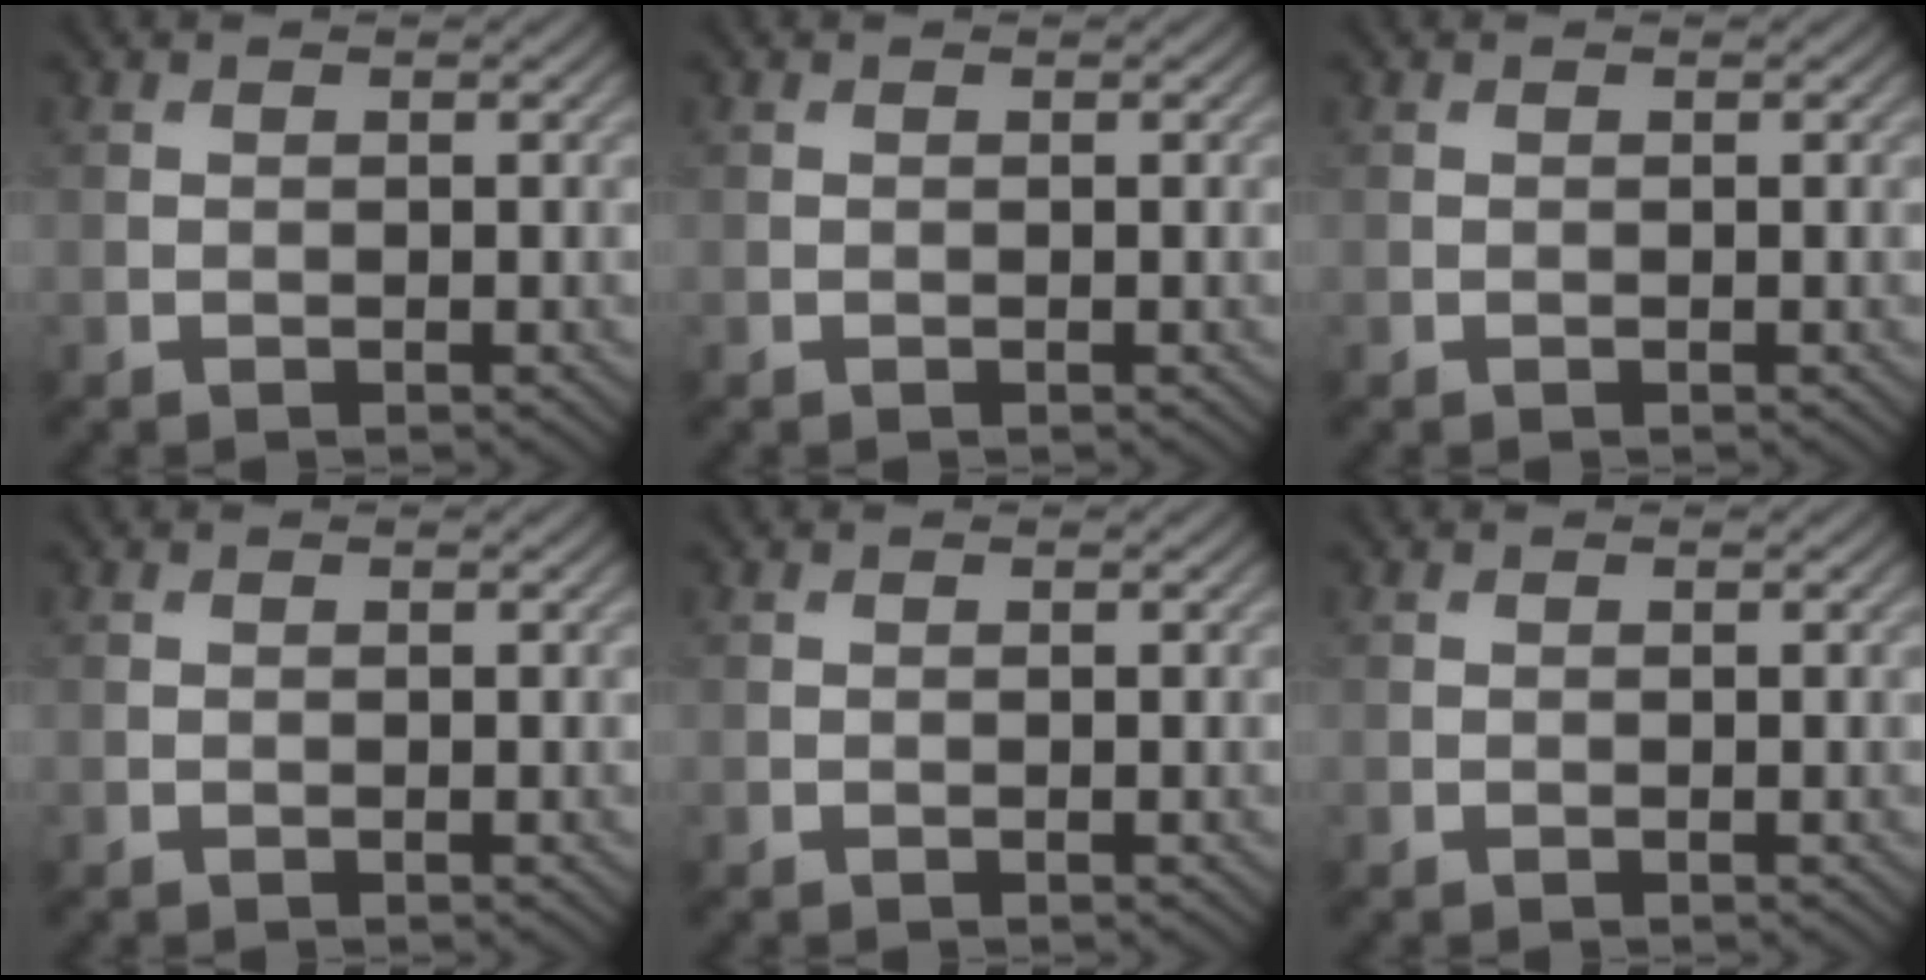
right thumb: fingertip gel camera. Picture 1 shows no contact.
{"total": 0.0}
{"total": 0.0}
{"total": 0.0}
{"total": 0.0}
{"total": 0.0}